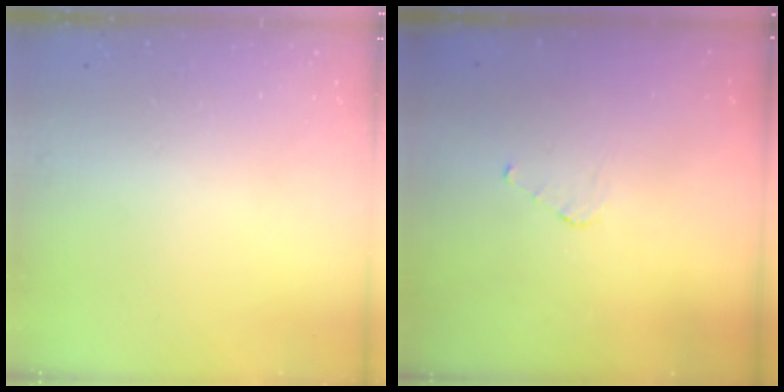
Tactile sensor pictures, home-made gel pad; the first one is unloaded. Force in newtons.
{"total": 3.0, "press": 3.0, "slide": 0.2}